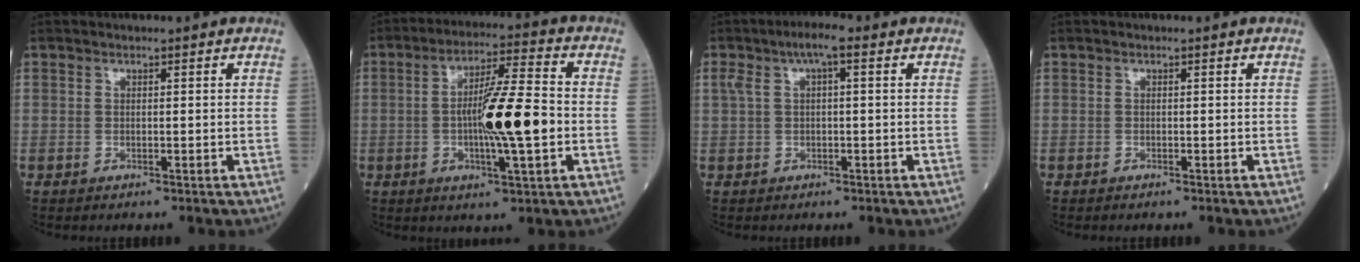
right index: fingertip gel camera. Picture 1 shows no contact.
{"total": 12.3, "force": [-1.4, 1.0, 12.2], "torque": [-0.209, 0.004, -0.027]}
{"total": 4.3, "force": [1.8, 0.9, 3.8], "torque": [-0.076, 0.024, 0.034]}
{"total": 0.0}